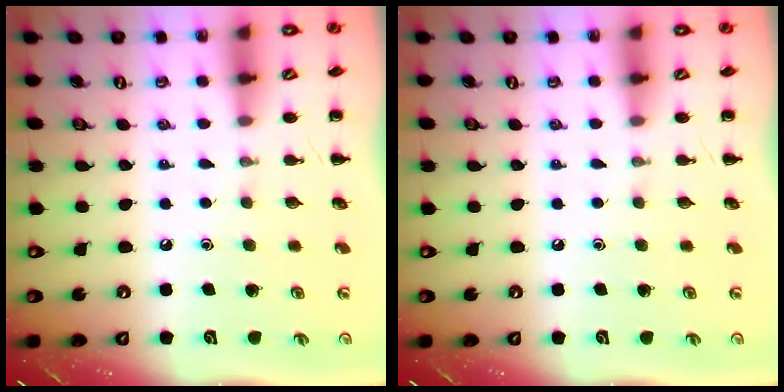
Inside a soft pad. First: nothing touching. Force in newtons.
{"total": 0.0}